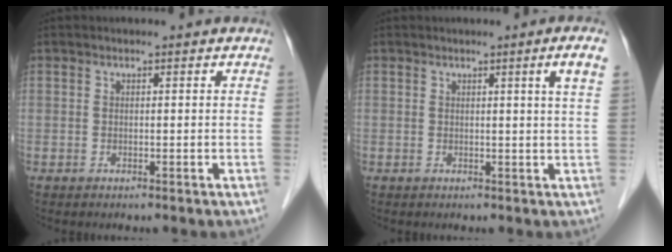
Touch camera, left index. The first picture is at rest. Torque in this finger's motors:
{"motor_torque": [0.25, -0.18, 0.23, 0.05]}